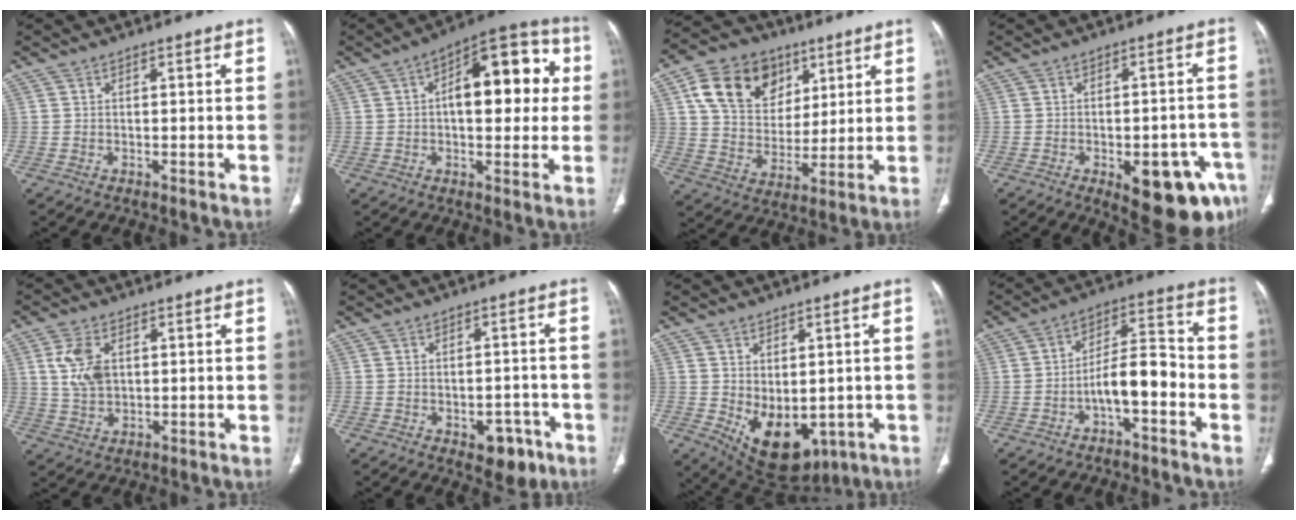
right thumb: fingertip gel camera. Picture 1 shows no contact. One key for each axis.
{"total": 17.8, "fx": 2.8, "fy": 8.5, "fz": 15.3, "tx": -0.171, "ty": 0.031, "tz": 0.034}
{"total": 17.0, "fx": 7.4, "fy": 12.8, "fz": 8.5, "tx": -0.122, "ty": -0.015, "tz": 0.135}
{"total": 15.2, "fx": -6.8, "fy": 6.3, "fz": 12.1, "tx": -0.102, "ty": 0.028, "tz": -0.070}
{"total": 6.9, "fx": 1.8, "fy": 4.2, "fz": 5.2, "tx": -0.104, "ty": -0.003, "tz": 0.042}
{"total": 7.0, "fx": -3.2, "fy": 4.2, "fz": 4.6, "tx": -0.032, "ty": 0.019, "tz": -0.031}
{"total": 12.5, "fx": -2.6, "fy": 7.9, "fz": 9.3, "tx": -0.120, "ty": -0.007, "tz": -0.008}
{"total": 9.4, "fx": -3.5, "fy": 3.7, "fz": 7.9, "tx": -0.124, "ty": 0.049, "tz": -0.060}